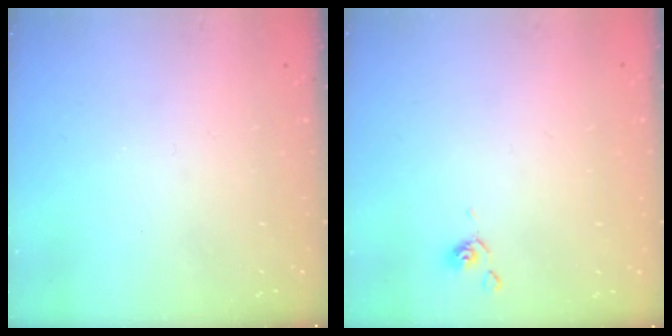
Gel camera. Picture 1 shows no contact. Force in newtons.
{"total": 2.6, "press": 2.6, "slide": 0.4}